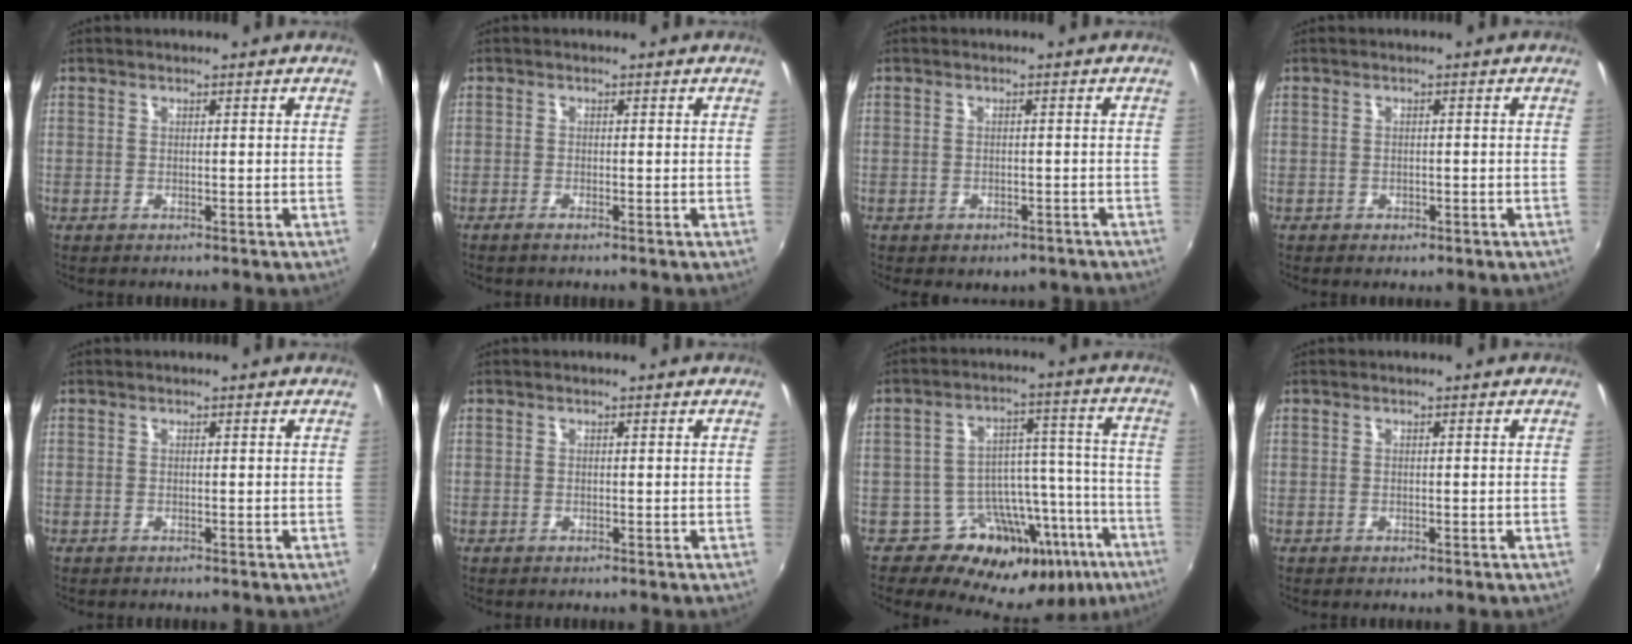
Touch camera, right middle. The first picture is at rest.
{"total": 1.2, "force": [-0.9, -0.2, 0.8], "torque": [-0.020, -0.004, -0.019]}
{"total": 4.8, "force": [-3.4, 2.7, 2.0], "torque": [-0.043, -0.019, -0.039]}
{"total": 1.7, "force": [-0.8, 1.3, 0.6], "torque": [-0.012, -0.005, -0.011]}
{"total": 0.0}
{"total": 0.0}
{"total": 18.8, "force": [-12.0, 12.1, 7.9], "torque": [-0.119, 0.045, -0.152]}
{"total": 0.0}